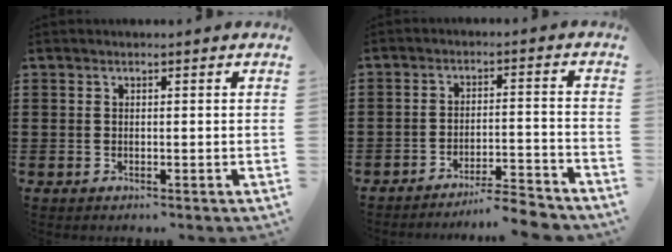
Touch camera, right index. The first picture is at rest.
{"total": 5.0, "force": [-4.8, -0.4, 1.5], "torque": [-0.027, -0.010, -0.096]}